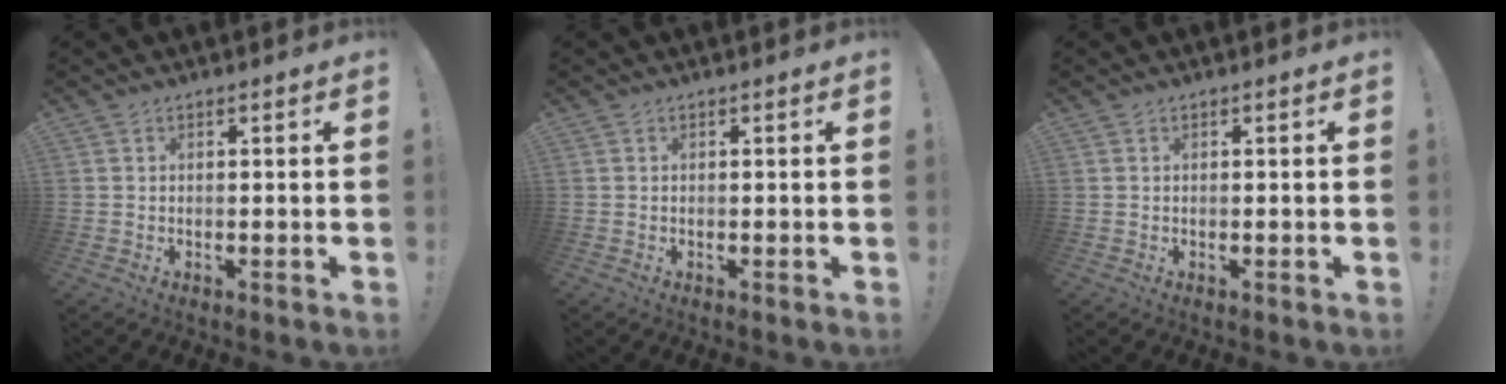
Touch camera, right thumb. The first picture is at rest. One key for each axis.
{"total": 0.0}
{"total": 0.0}